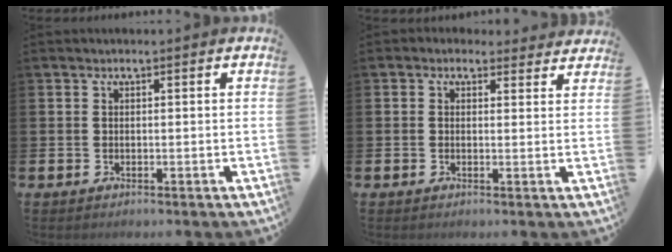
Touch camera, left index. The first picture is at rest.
{"total": 2.0, "force": [1.8, 0.9, -0.1], "torque": [0.010, -0.009, 0.028]}